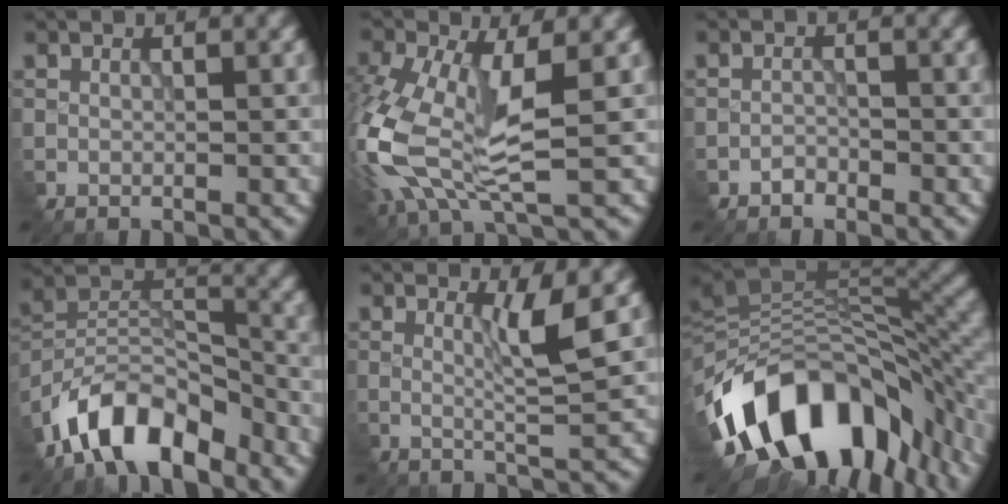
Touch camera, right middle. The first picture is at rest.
{"total": 10.0, "force": [-0.7, 4.8, 8.8], "torque": [-0.218, -0.015, -0.014]}
{"total": 1.1, "force": [-1.0, 0.5, 0.0], "torque": [-0.002, 0.003, -0.019]}
{"total": 9.4, "force": [-7.0, 4.1, 4.7], "torque": [-0.073, 0.009, -0.140]}
{"total": 2.8, "force": [0.8, 0.1, 2.7], "torque": [-0.051, -0.006, 0.015]}
{"total": 15.2, "force": [-5.8, 8.8, 10.9], "torque": [-0.189, 0.008, -0.084]}